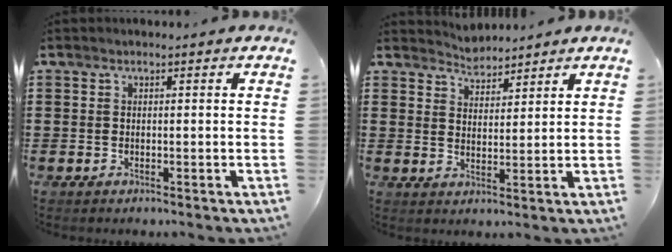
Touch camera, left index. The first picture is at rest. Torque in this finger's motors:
{"motor_torque": [0.55, -0.47, 0.01, -0.01]}